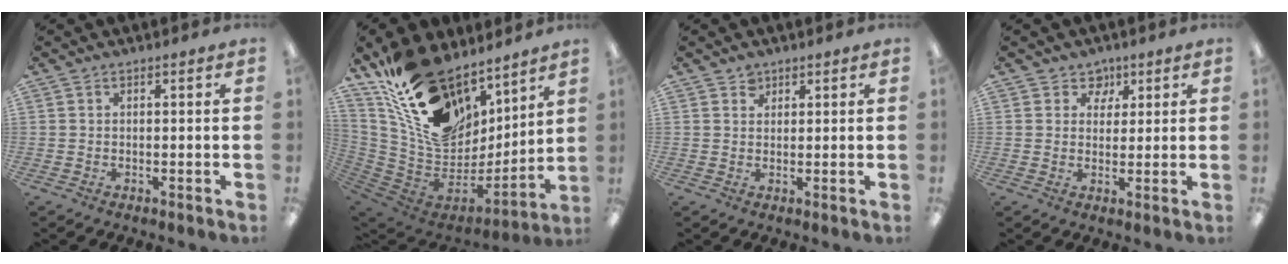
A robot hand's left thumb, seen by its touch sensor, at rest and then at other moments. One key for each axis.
{"total": 22.1, "fx": 13.7, "fy": 13.1, "fz": 11.5, "tx": -0.211, "ty": -0.090, "tz": 0.262}
{"total": 2.1, "fx": 1.4, "fy": 1.5, "fz": 0.2, "tx": 0.003, "ty": -0.003, "tz": 0.025}
{"total": 4.6, "fx": 2.6, "fy": 3.8, "fz": 0.5, "tx": -0.002, "ty": -0.011, "tz": 0.044}